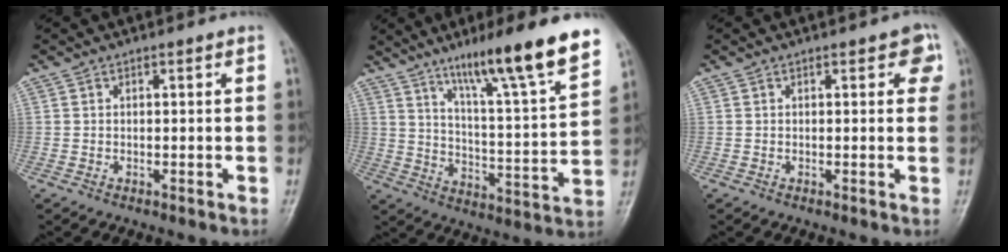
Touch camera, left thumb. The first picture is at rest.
{"total": 18.8, "force": [12.7, 1.4, 13.8], "torque": [-0.191, -0.062, 0.200]}
{"total": 3.6, "force": [1.3, 1.9, 2.7], "torque": [-0.001, 0.000, 0.005]}